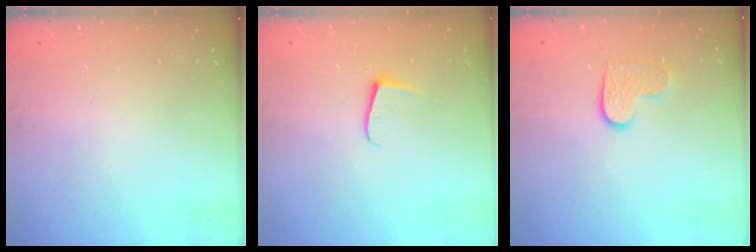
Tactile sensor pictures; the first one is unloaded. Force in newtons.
{"total": 5.4, "press": 5.4, "slide": 0.5}
{"total": 6.4, "press": 6.4, "slide": 0.3}